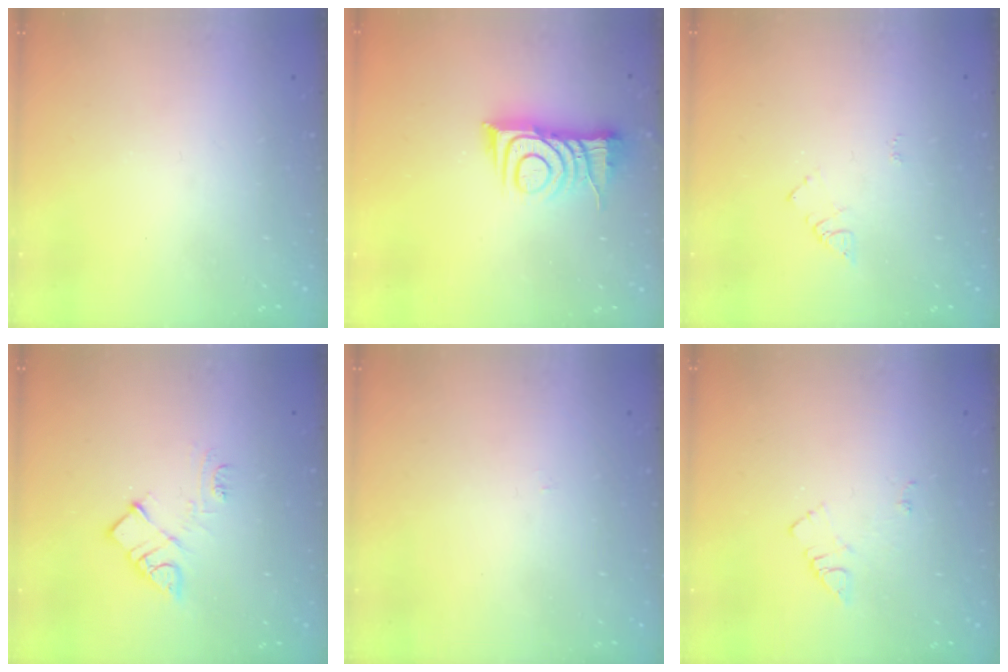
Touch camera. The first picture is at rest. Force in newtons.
{"total": 10.0, "press": 10.0, "slide": 0.3}
{"total": 5.4, "press": 5.4, "slide": 0.5}
{"total": 9.3, "press": 9.3, "slide": 0.5}
{"total": 2.2, "press": 2.2, "slide": 0.3}
{"total": 6.2, "press": 6.2, "slide": 0.8}